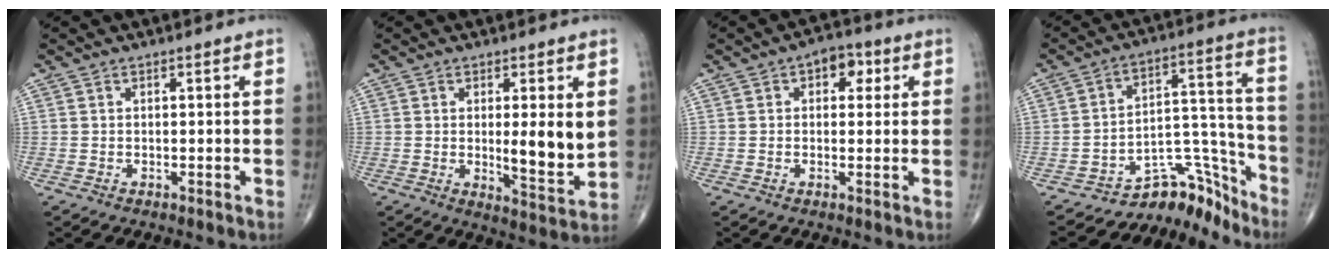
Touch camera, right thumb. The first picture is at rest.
{"total": 8.5, "force": [1.1, 2.3, 8.1], "torque": [-0.114, -0.026, 0.022]}
{"total": 5.3, "force": [1.8, 3.4, 3.7], "torque": [-0.020, 0.005, 0.016]}
{"total": 11.2, "force": [-10.0, 4.8, 1.4], "torque": [0.022, 0.151, -0.163]}